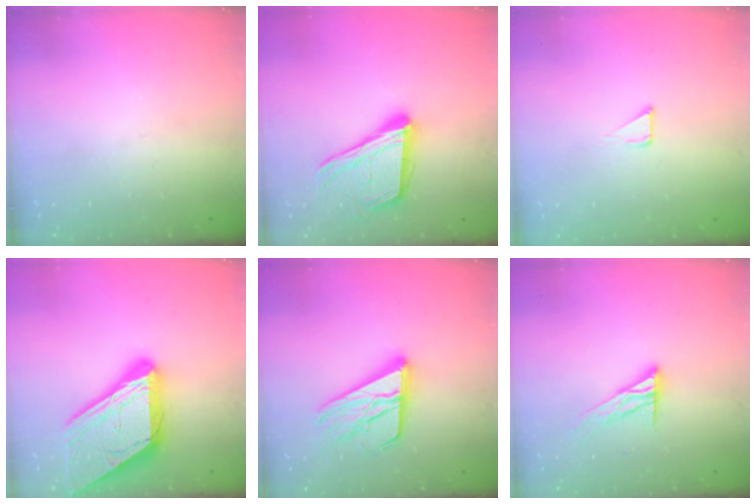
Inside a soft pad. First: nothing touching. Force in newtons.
{"total": 17.9, "press": 17.3, "slide": 4.5}
{"total": 2.1, "press": 2.1, "slide": 0.1}
{"total": 23.0, "press": 22.9, "slide": 2.4}
{"total": 18.0, "press": 17.9, "slide": 1.8}
{"total": 11.1, "press": 11.1, "slide": 0.9}